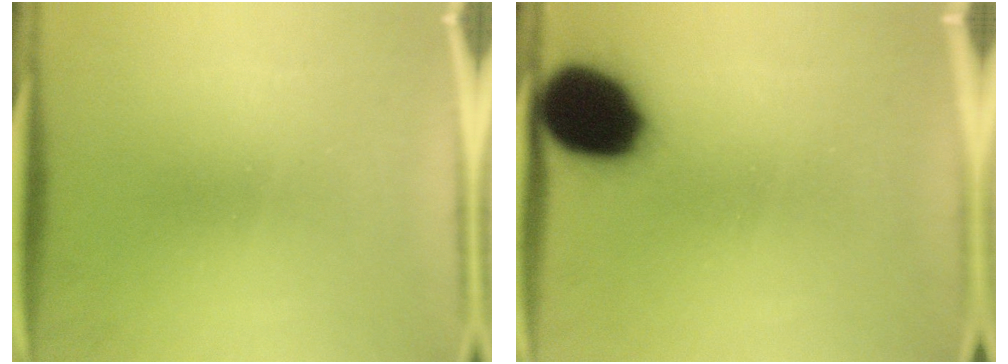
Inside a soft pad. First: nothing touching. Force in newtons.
{"total": 14.7}